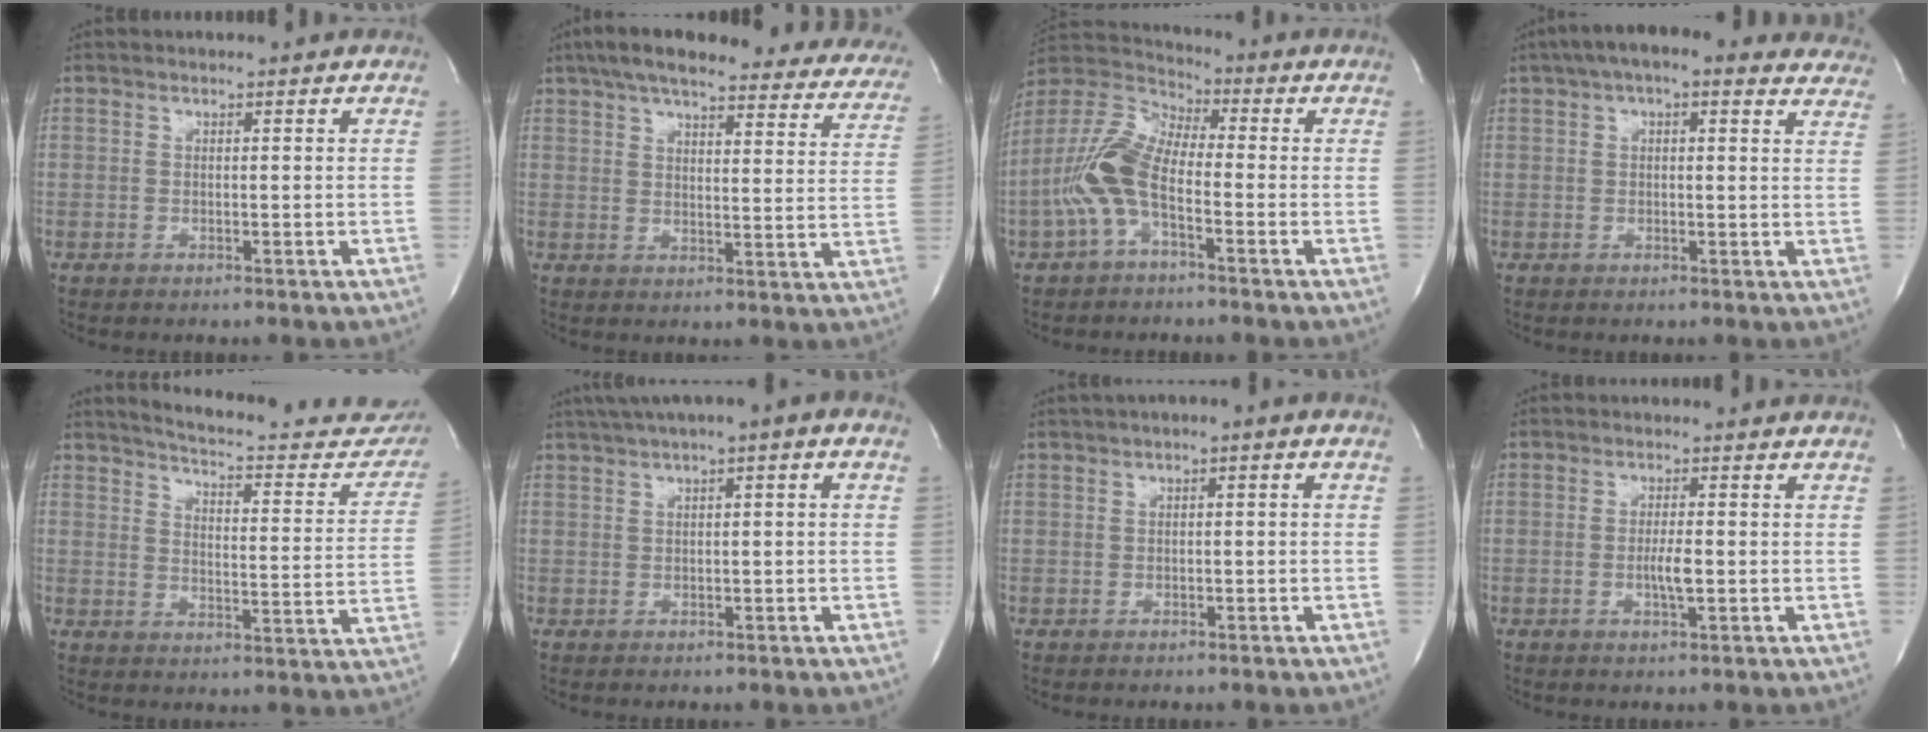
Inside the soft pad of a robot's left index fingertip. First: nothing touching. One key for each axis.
{"total": 29.2, "fx": 24.5, "fy": 6.6, "fz": 14.5, "tx": -0.212, "ty": -0.006, "tz": 0.286}
{"total": 10.1, "fx": -3.3, "fy": 3.9, "fz": 8.7, "tx": -0.214, "ty": 0.012, "tz": -0.073}
{"total": 19.3, "fx": 16.3, "fy": 5.5, "fz": 8.8, "tx": -0.119, "ty": 0.036, "tz": 0.190}
{"total": 20.6, "fx": 18.6, "fy": 5.0, "fz": 7.2, "tx": -0.086, "ty": -0.053, "tz": 0.213}
{"total": 6.6, "fx": 2.9, "fy": 0.9, "fz": 5.8, "tx": -0.096, "ty": 0.035, "tz": 0.043}
{"total": 2.1, "fx": 0.4, "fy": 0.6, "fz": 1.9, "tx": -0.030, "ty": 0.013, "tz": 0.004}
{"total": 2.5, "fx": -0.8, "fy": 0.1, "fz": 2.4, "tx": -0.051, "ty": -0.010, "tz": -0.011}